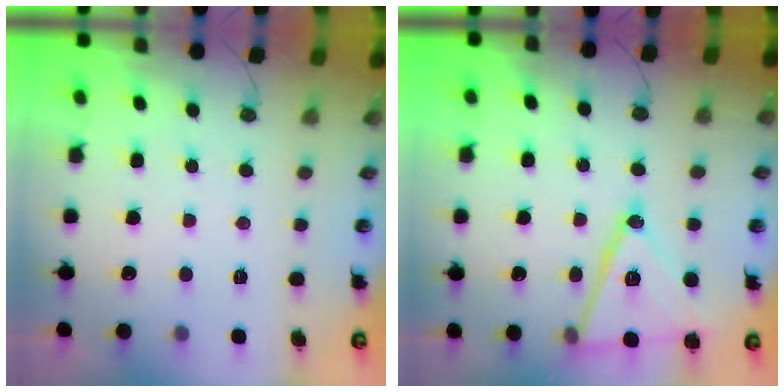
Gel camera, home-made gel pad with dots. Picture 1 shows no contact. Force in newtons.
{"total": 17.6, "press": 17.3, "slide": 3.4}